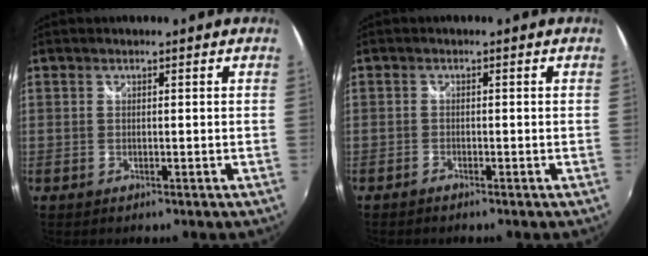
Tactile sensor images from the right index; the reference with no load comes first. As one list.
[{"total": 1.0, "force": [-0.9, 0.3, 0.2], "torque": [-0.009, -0.002, -0.020]}]